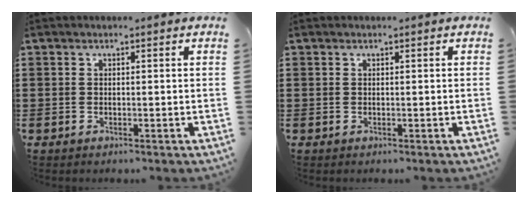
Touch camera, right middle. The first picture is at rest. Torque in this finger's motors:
{"motor_torque": [0.00, 0.00, 0.00, 0.00]}